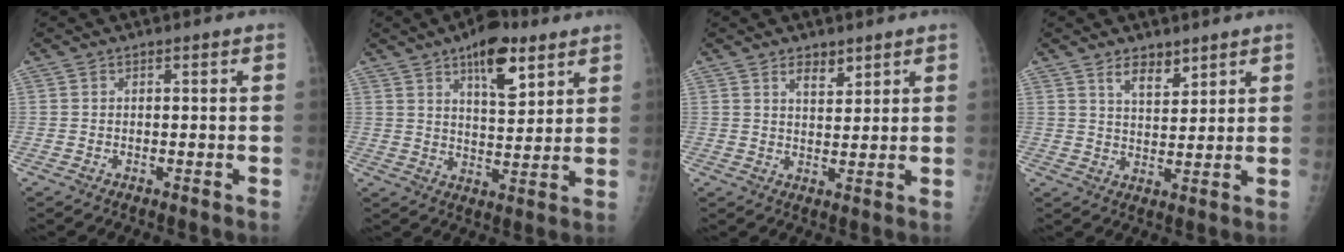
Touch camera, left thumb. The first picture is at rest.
{"total": 11.1, "force": [6.3, 4.6, 7.9], "torque": [-0.095, -0.034, 0.099]}
{"total": 3.5, "force": [2.5, 1.7, 1.8], "torque": [-0.011, -0.019, 0.044]}
{"total": 4.8, "force": [3.4, 2.2, 2.5], "torque": [-0.021, -0.029, 0.063]}